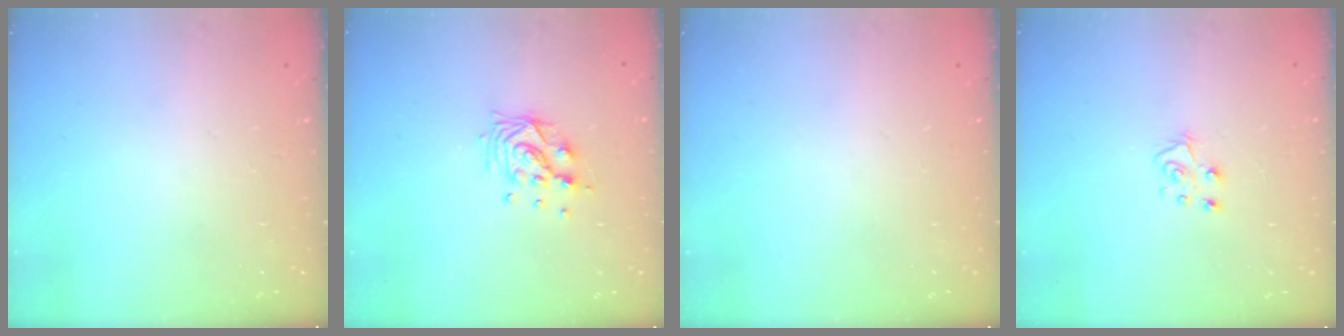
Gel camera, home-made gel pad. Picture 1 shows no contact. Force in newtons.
{"total": 10.0, "press": 9.9, "slide": 1.2}
{"total": 0.0}
{"total": 6.3, "press": 6.3, "slide": 0.3}